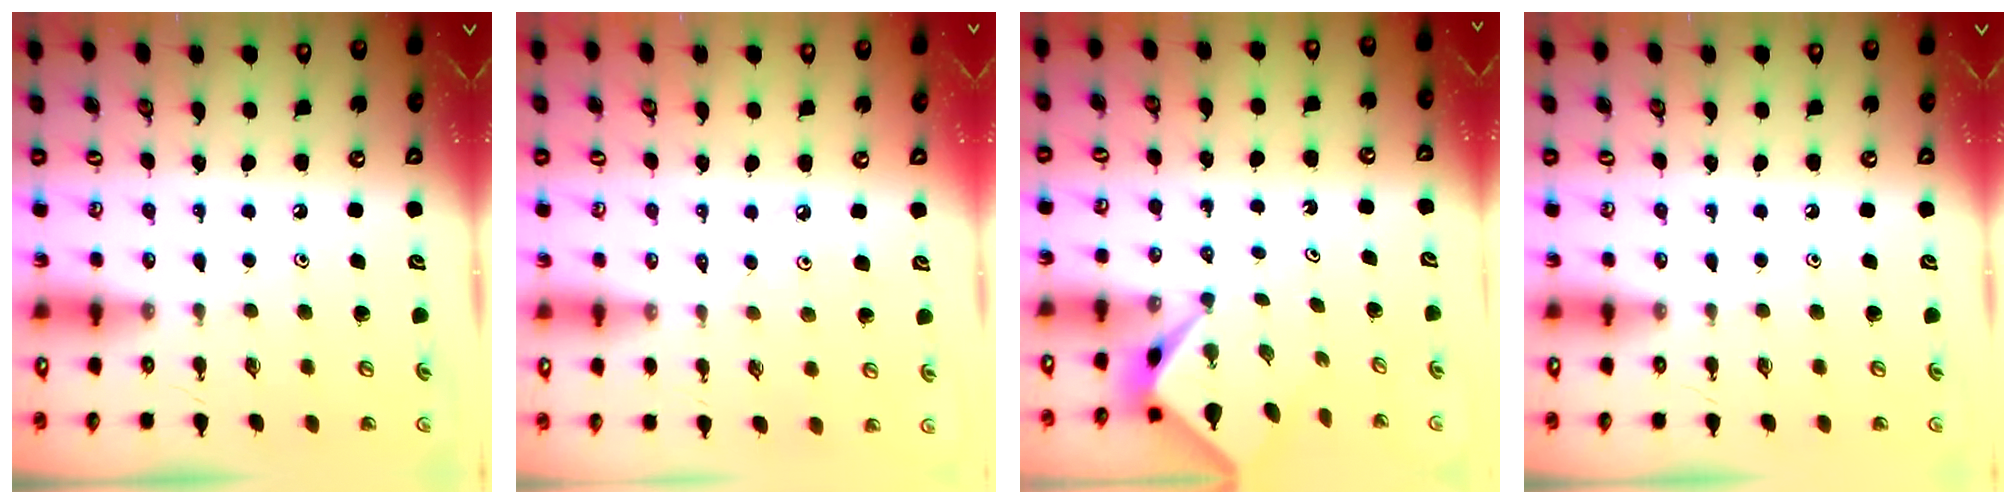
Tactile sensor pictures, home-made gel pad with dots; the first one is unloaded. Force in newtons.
{"total": 1.7, "press": 1.6, "slide": 0.3}
{"total": 2.2, "press": 2.1, "slide": 0.2}
{"total": 0.0}